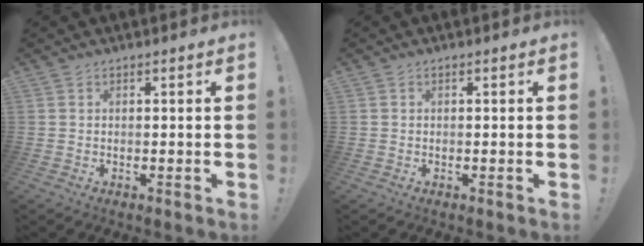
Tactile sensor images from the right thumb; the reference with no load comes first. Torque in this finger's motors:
{"motor_torque": [-0.32, -0.06, -0.26, 0.32, -0.03]}